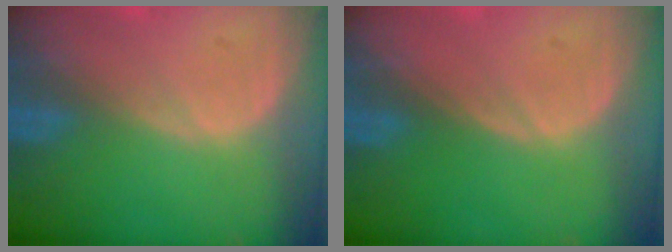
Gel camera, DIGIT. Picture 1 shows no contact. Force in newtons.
{"total": 0.0}